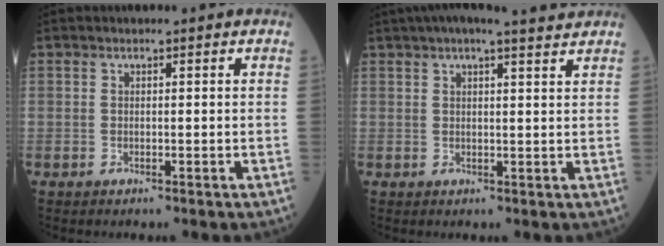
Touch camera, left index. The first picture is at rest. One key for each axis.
{"total": 9.5, "fx": 8.2, "fy": 0.6, "fz": 4.7, "tx": -0.073, "ty": 0.026, "tz": 0.100}